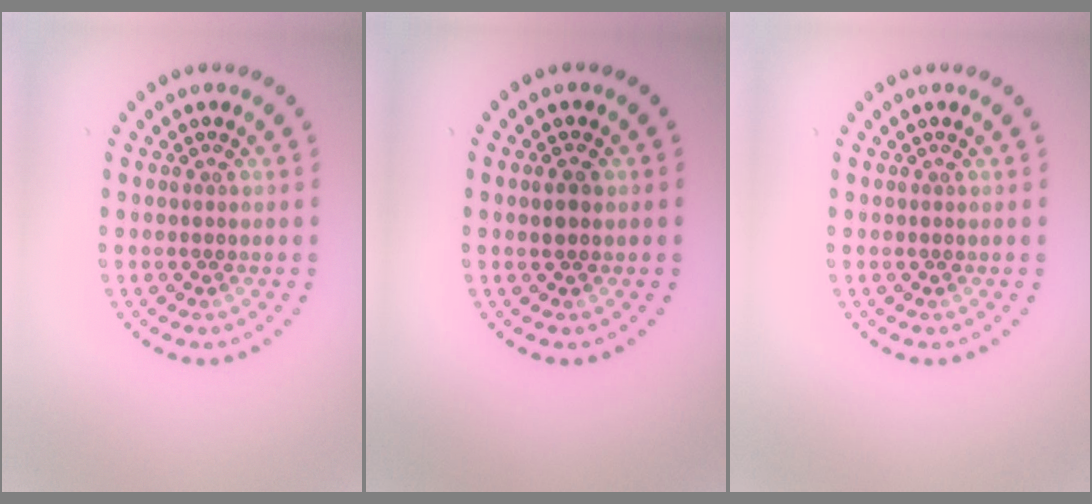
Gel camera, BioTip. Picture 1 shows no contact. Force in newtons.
{"total": 1.2, "press": 1.2, "slide": 0.3}
{"total": 0.0}